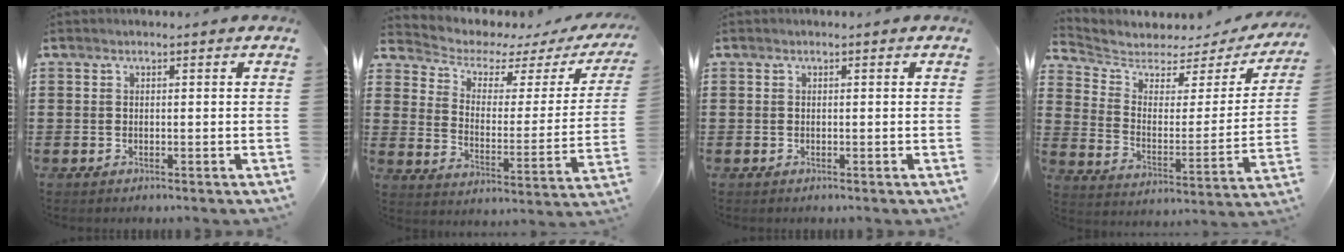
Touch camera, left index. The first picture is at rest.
{"total": 3.5, "force": [2.7, 1.7, 1.4], "torque": [-0.049, -0.021, 0.038]}
{"total": 0.0}
{"total": 4.4, "force": [3.8, 2.0, 1.0], "torque": [-0.050, -0.027, 0.061]}